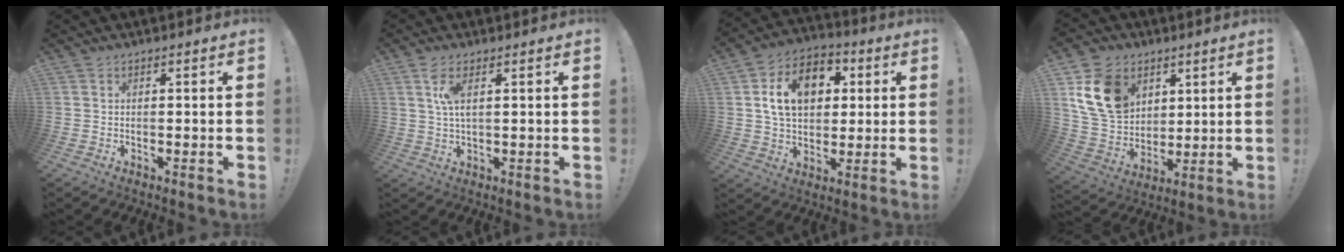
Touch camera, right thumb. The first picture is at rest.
{"total": 5.8, "force": [2.1, 1.7, 5.1], "torque": [-0.108, -0.004, 0.034]}
{"total": 15.8, "force": [4.2, 11.4, 10.2], "torque": [-0.153, 0.003, 0.081]}
{"total": 16.9, "force": [7.0, 12.5, 9.0], "torque": [-0.171, -0.020, 0.141]}